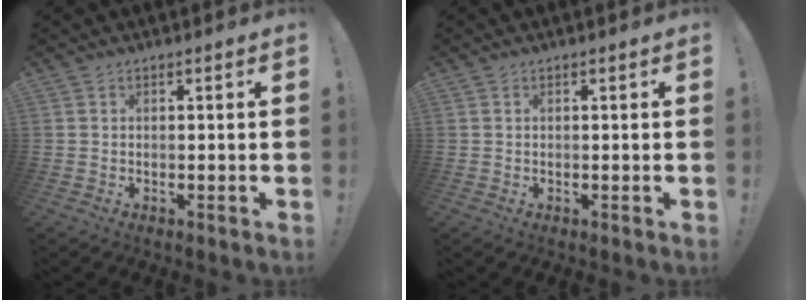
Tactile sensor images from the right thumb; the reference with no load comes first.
{"total": 0.0}